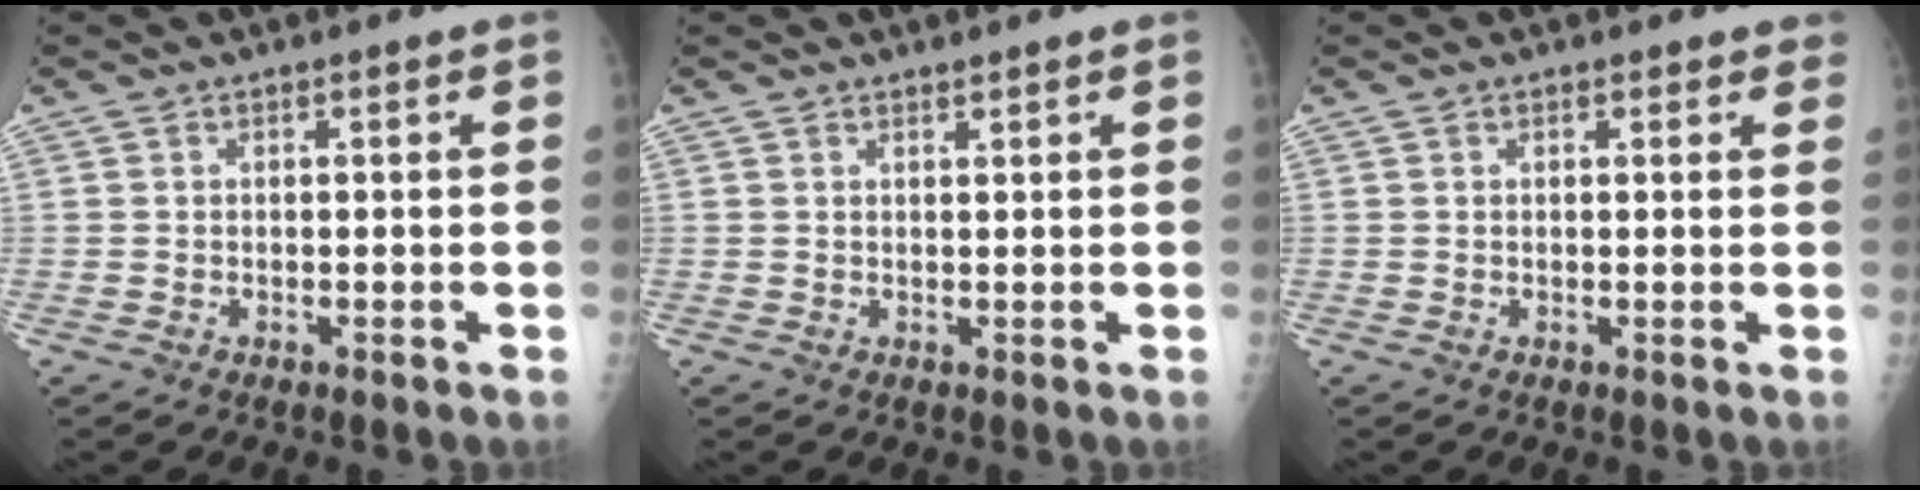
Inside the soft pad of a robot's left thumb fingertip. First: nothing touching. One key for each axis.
{"total": 0.9, "fx": 0.8, "fy": 0.1, "fz": 0.3, "tx": -0.003, "ty": -0.006, "tz": 0.014}
{"total": 1.9, "fx": 1.5, "fy": 0.9, "fz": 0.8, "tx": 0.011, "ty": -0.001, "tz": 0.011}